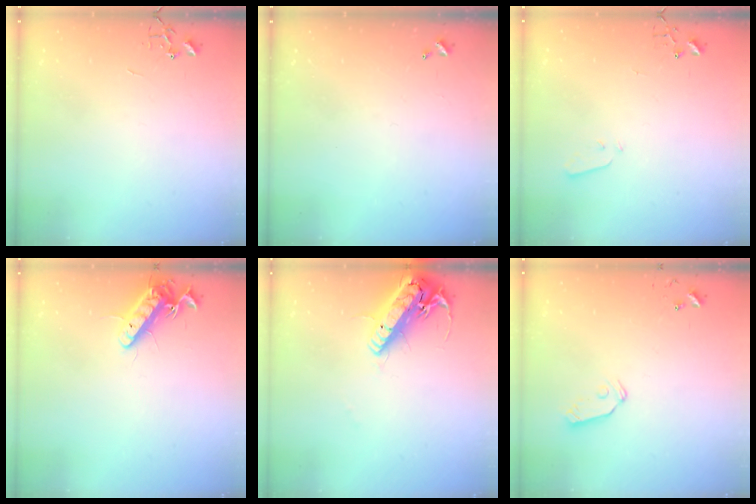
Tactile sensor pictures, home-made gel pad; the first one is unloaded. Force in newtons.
{"total": 0.0}
{"total": 2.9, "press": 2.8, "slide": 0.7}
{"total": 12.9, "press": 12.6, "slide": 2.5}
{"total": 19.5, "press": 19.2, "slide": 3.3}
{"total": 6.5, "press": 6.5, "slide": 0.4}